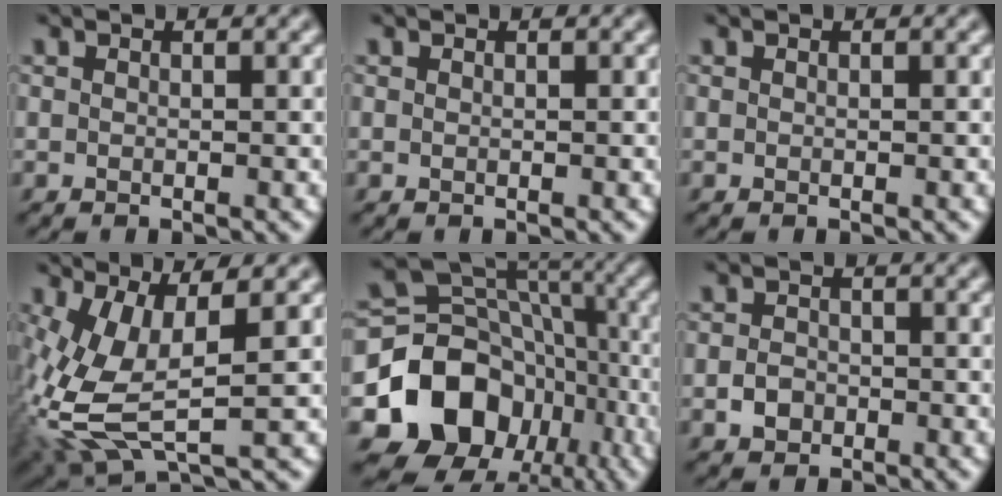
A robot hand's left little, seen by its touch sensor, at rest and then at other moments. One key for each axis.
{"total": 0.0}
{"total": 0.0}
{"total": 8.6, "fx": -1.0, "fy": 3.7, "fz": 7.7, "tx": -0.193, "ty": -0.003, "tz": -0.021}
{"total": 13.5, "fx": -4.8, "fy": 10.8, "fz": 6.5, "tx": -0.126, "ty": -0.002, "tz": -0.093}
{"total": 1.7, "fx": -0.7, "fy": 1.3, "fz": 0.7, "tx": -0.012, "ty": 0.001, "tz": -0.017}